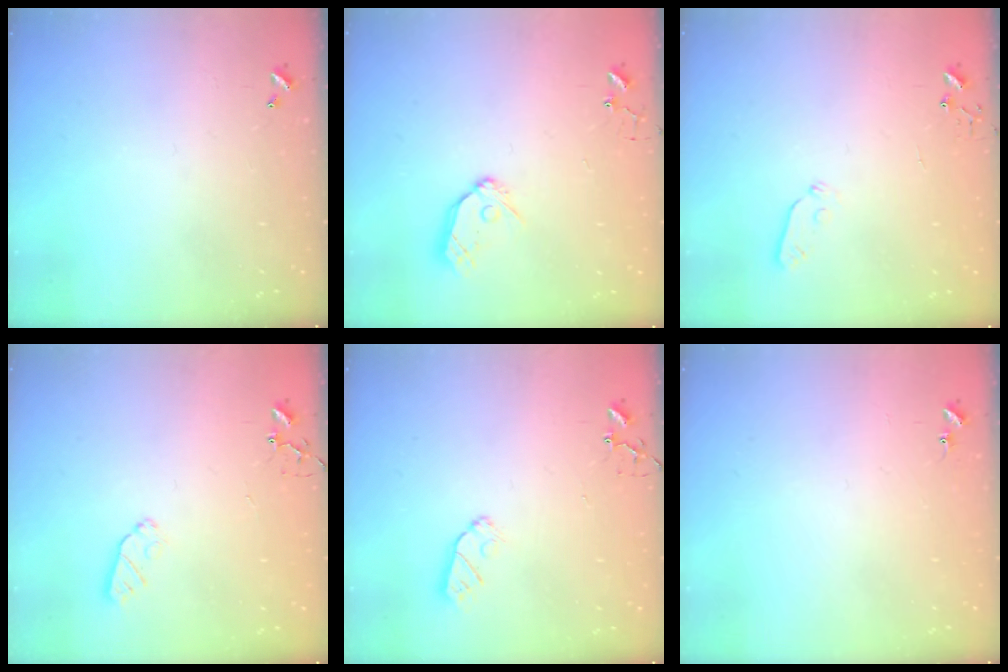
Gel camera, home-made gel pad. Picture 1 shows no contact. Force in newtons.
{"total": 9.5, "press": 9.5, "slide": 0.9}
{"total": 3.9, "press": 3.8, "slide": 0.8}
{"total": 5.5, "press": 5.4, "slide": 1.1}
{"total": 5.5, "press": 5.4, "slide": 0.8}
{"total": 6.8, "press": 6.7, "slide": 0.5}